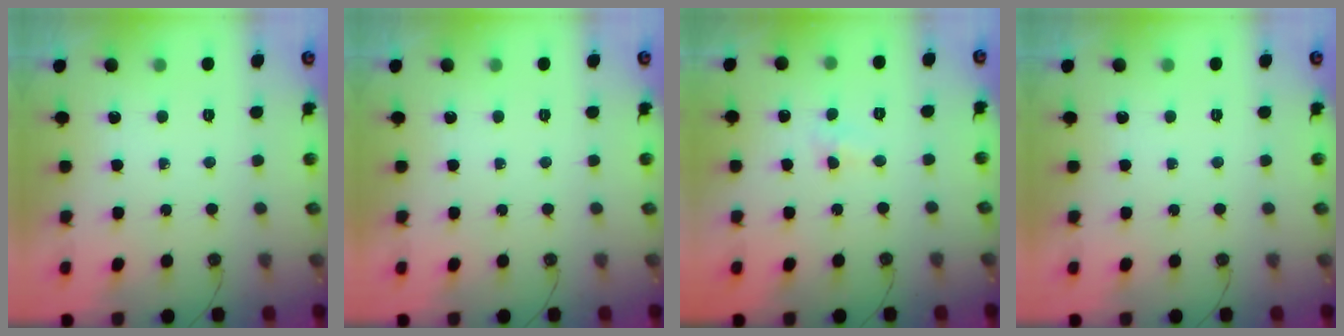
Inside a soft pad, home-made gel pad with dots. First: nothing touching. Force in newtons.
{"total": 0.0}
{"total": 2.9, "press": 2.9, "slide": 0.4}
{"total": 0.0}